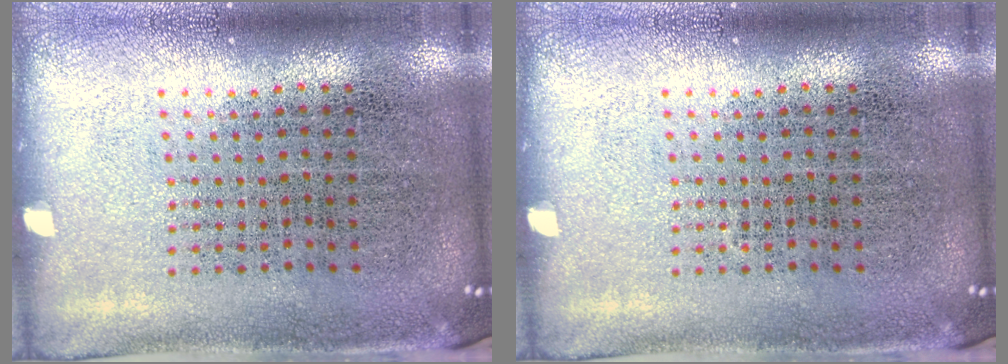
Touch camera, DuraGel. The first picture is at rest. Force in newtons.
{"total": 0.0}